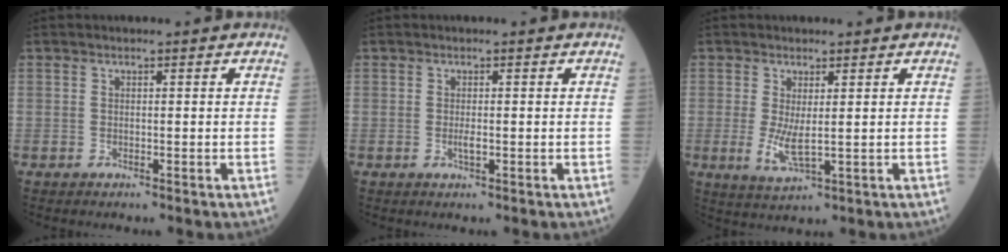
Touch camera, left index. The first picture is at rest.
{"total": 1.1, "force": [-0.3, 0.2, 1.0], "torque": [-0.020, -0.005, -0.005]}
{"total": 4.1, "force": [0.0, 1.0, 4.0], "torque": [-0.084, -0.013, 0.007]}